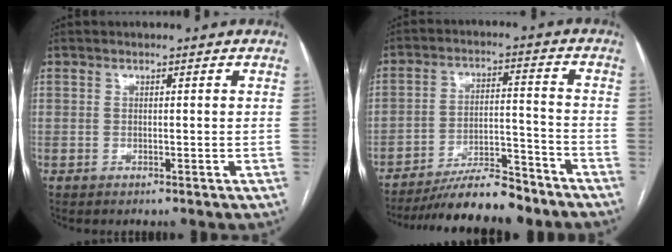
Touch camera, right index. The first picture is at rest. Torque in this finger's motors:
{"motor_torque": [0.41, -0.33, 0.30, 0.05]}